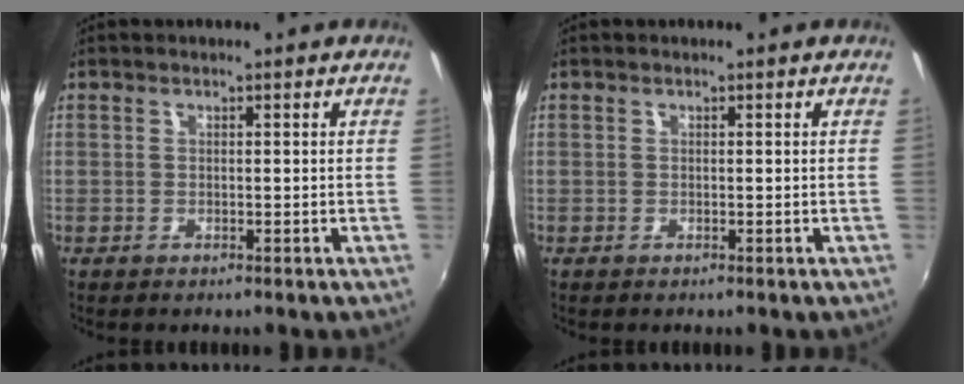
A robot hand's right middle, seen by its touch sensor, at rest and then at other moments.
{"total": 0.0}